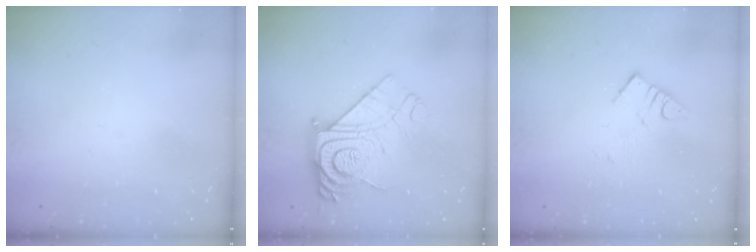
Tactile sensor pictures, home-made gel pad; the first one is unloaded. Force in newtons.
{"total": 14.3, "press": 14.3, "slide": 1.0}
{"total": 3.7, "press": 3.7, "slide": 0.1}